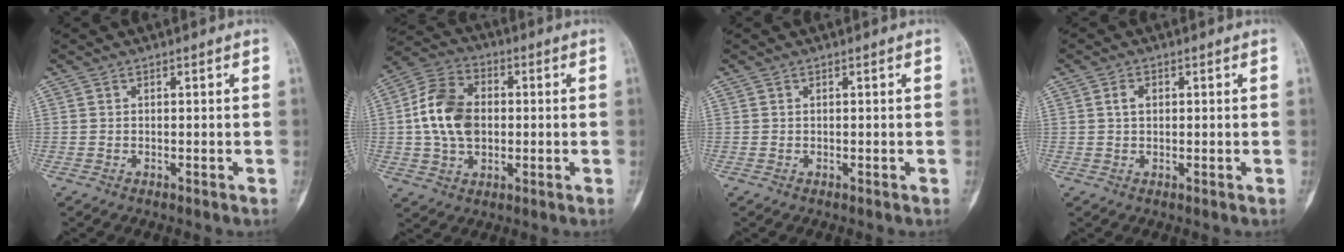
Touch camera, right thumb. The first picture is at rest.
{"total": 13.0, "force": [0.3, 9.2, 9.1], "torque": [-0.154, 0.018, 0.001]}
{"total": 0.0}
{"total": 2.0, "force": [0.5, 1.4, 1.4], "torque": [-0.023, 0.006, 0.008]}